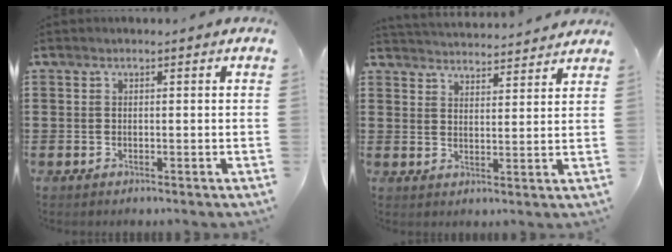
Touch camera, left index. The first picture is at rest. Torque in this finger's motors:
{"motor_torque": [0.02, 0.01, -0.01, 0.01]}